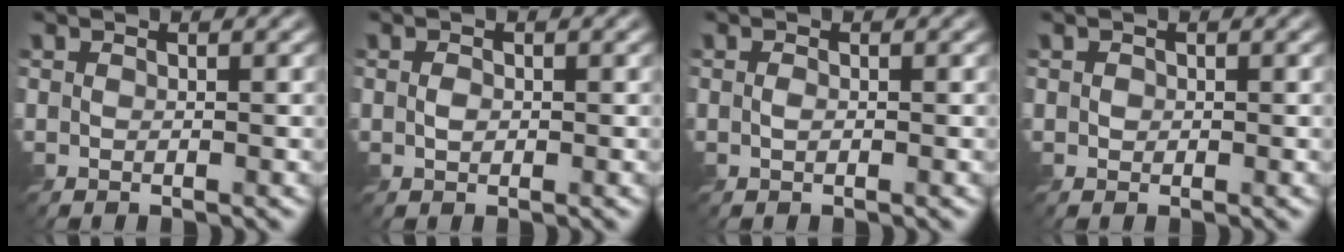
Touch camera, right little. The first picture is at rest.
{"total": 0.9, "force": [-0.3, 0.6, 0.5], "torque": [-0.011, -0.003, -0.006]}
{"total": 0.6, "force": [-0.3, 0.3, 0.4], "torque": [-0.009, -0.001, -0.007]}
{"total": 0.7, "force": [0.1, 0.7, 0.1], "torque": [-0.002, -0.002, 0.001]}